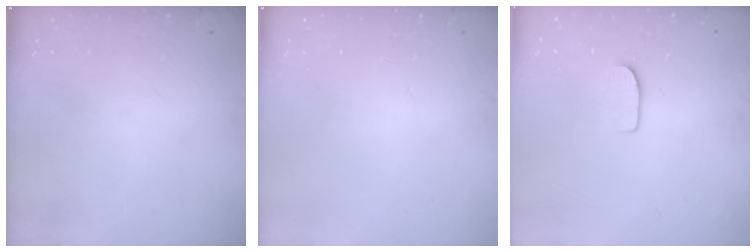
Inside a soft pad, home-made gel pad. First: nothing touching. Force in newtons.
{"total": 0.0}
{"total": 5.5, "press": 5.5, "slide": 0.5}